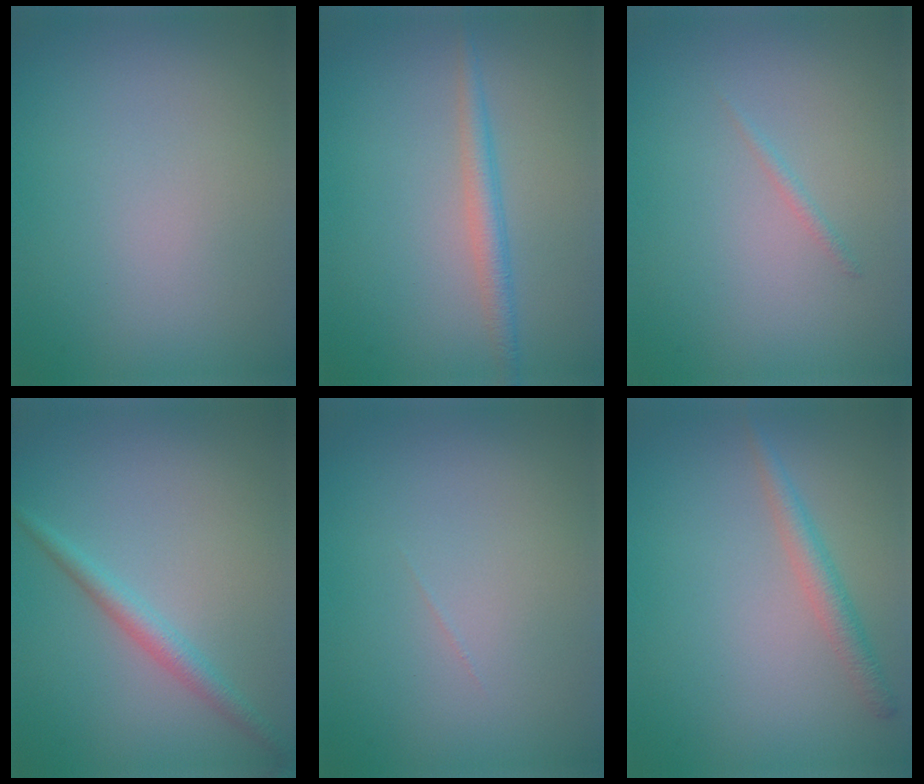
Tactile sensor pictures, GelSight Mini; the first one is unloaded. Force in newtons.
{"total": 2.1, "press": 2.1, "slide": 0.1}
{"total": 0.6, "press": 0.6, "slide": 0.1}
{"total": 2.1, "press": 2.1, "slide": 0.1}
{"total": 0.0}
{"total": 2.0, "press": 2.0, "slide": 0.0}